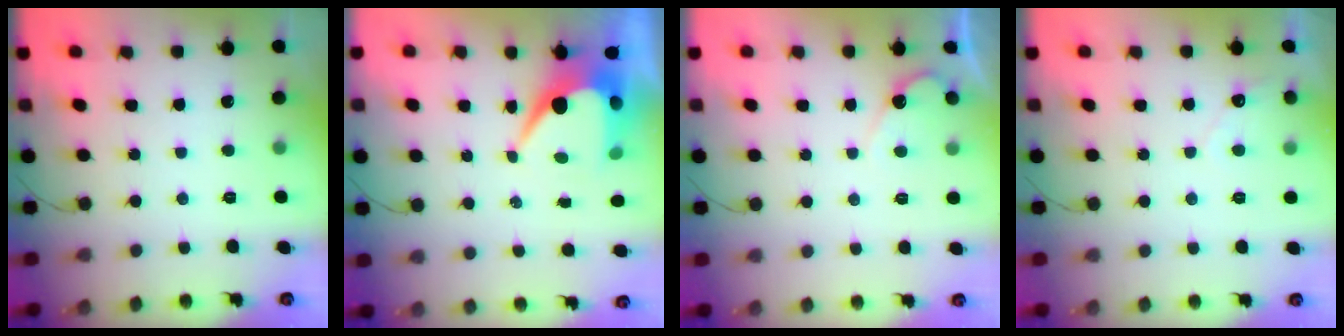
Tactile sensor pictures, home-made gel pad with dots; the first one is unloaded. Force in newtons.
{"total": 9.0, "press": 9.0, "slide": 0.9}
{"total": 5.5, "press": 5.5, "slide": 0.3}
{"total": 3.1, "press": 3.1, "slide": 0.2}